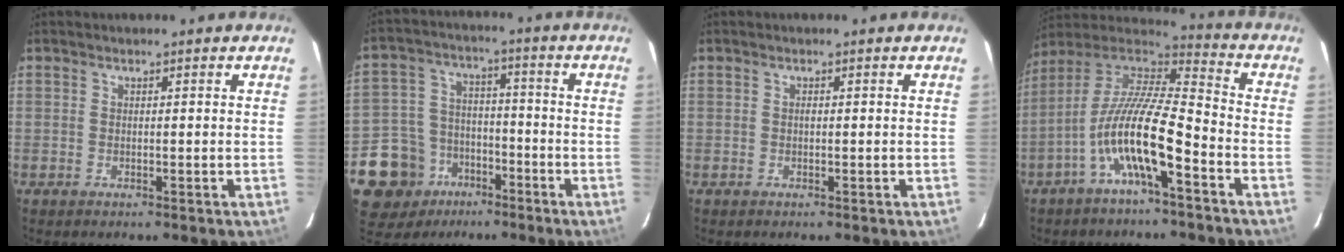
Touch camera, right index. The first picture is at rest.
{"total": 12.4, "force": [-7.1, 9.7, 2.9], "torque": [-0.098, 0.036, -0.108]}
{"total": 0.0}
{"total": 15.1, "force": [-6.7, 3.1, 13.2], "torque": [-0.243, -0.007, -0.131]}